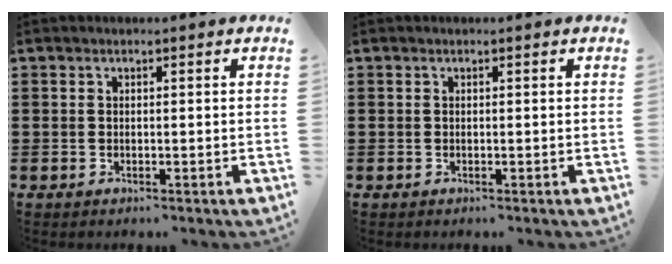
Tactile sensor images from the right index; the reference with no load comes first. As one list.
[{"total": 0.0}]